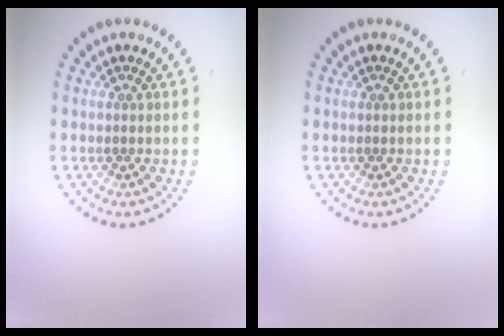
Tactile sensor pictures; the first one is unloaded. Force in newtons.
{"total": 0.0}